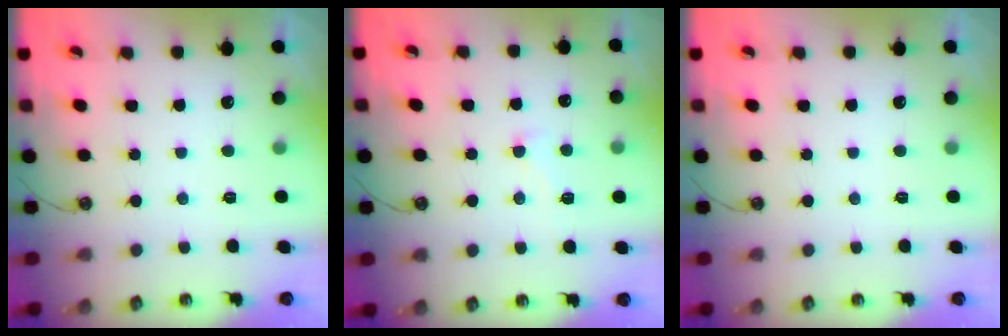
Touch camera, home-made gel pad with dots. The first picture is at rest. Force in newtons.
{"total": 0.6, "press": 0.3, "slide": 0.5}
{"total": 0.0}